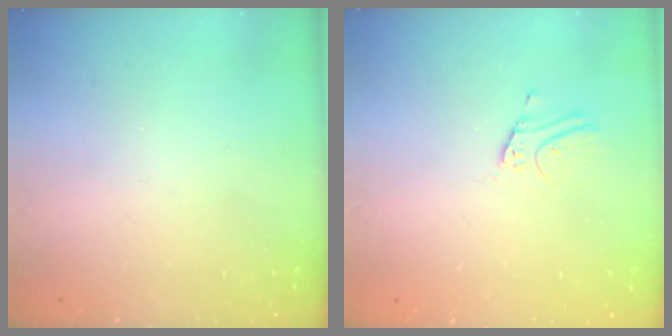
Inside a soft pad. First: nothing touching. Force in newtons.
{"total": 4.3, "press": 4.3, "slide": 0.4}